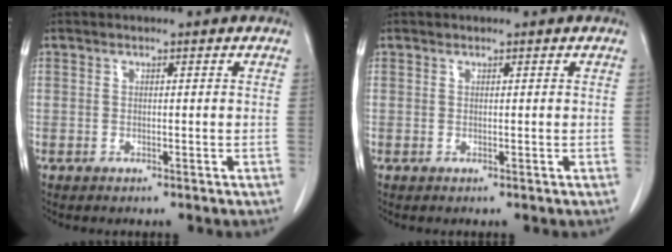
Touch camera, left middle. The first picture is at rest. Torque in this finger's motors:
{"motor_torque": [-0.25, -0.05, -0.05, -0.01]}